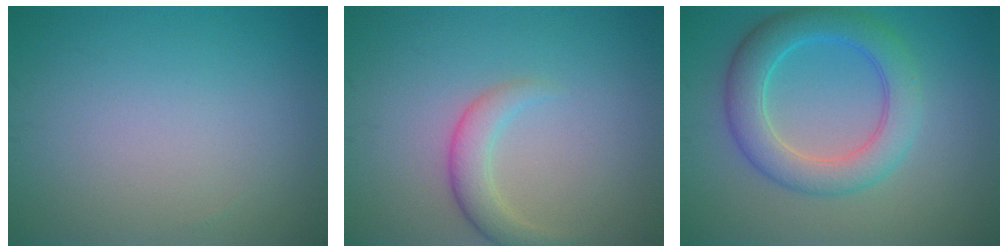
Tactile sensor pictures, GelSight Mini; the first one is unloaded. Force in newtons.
{"total": 2.7, "press": 2.7, "slide": 0.2}
{"total": 5.7, "press": 5.7, "slide": 0.1}